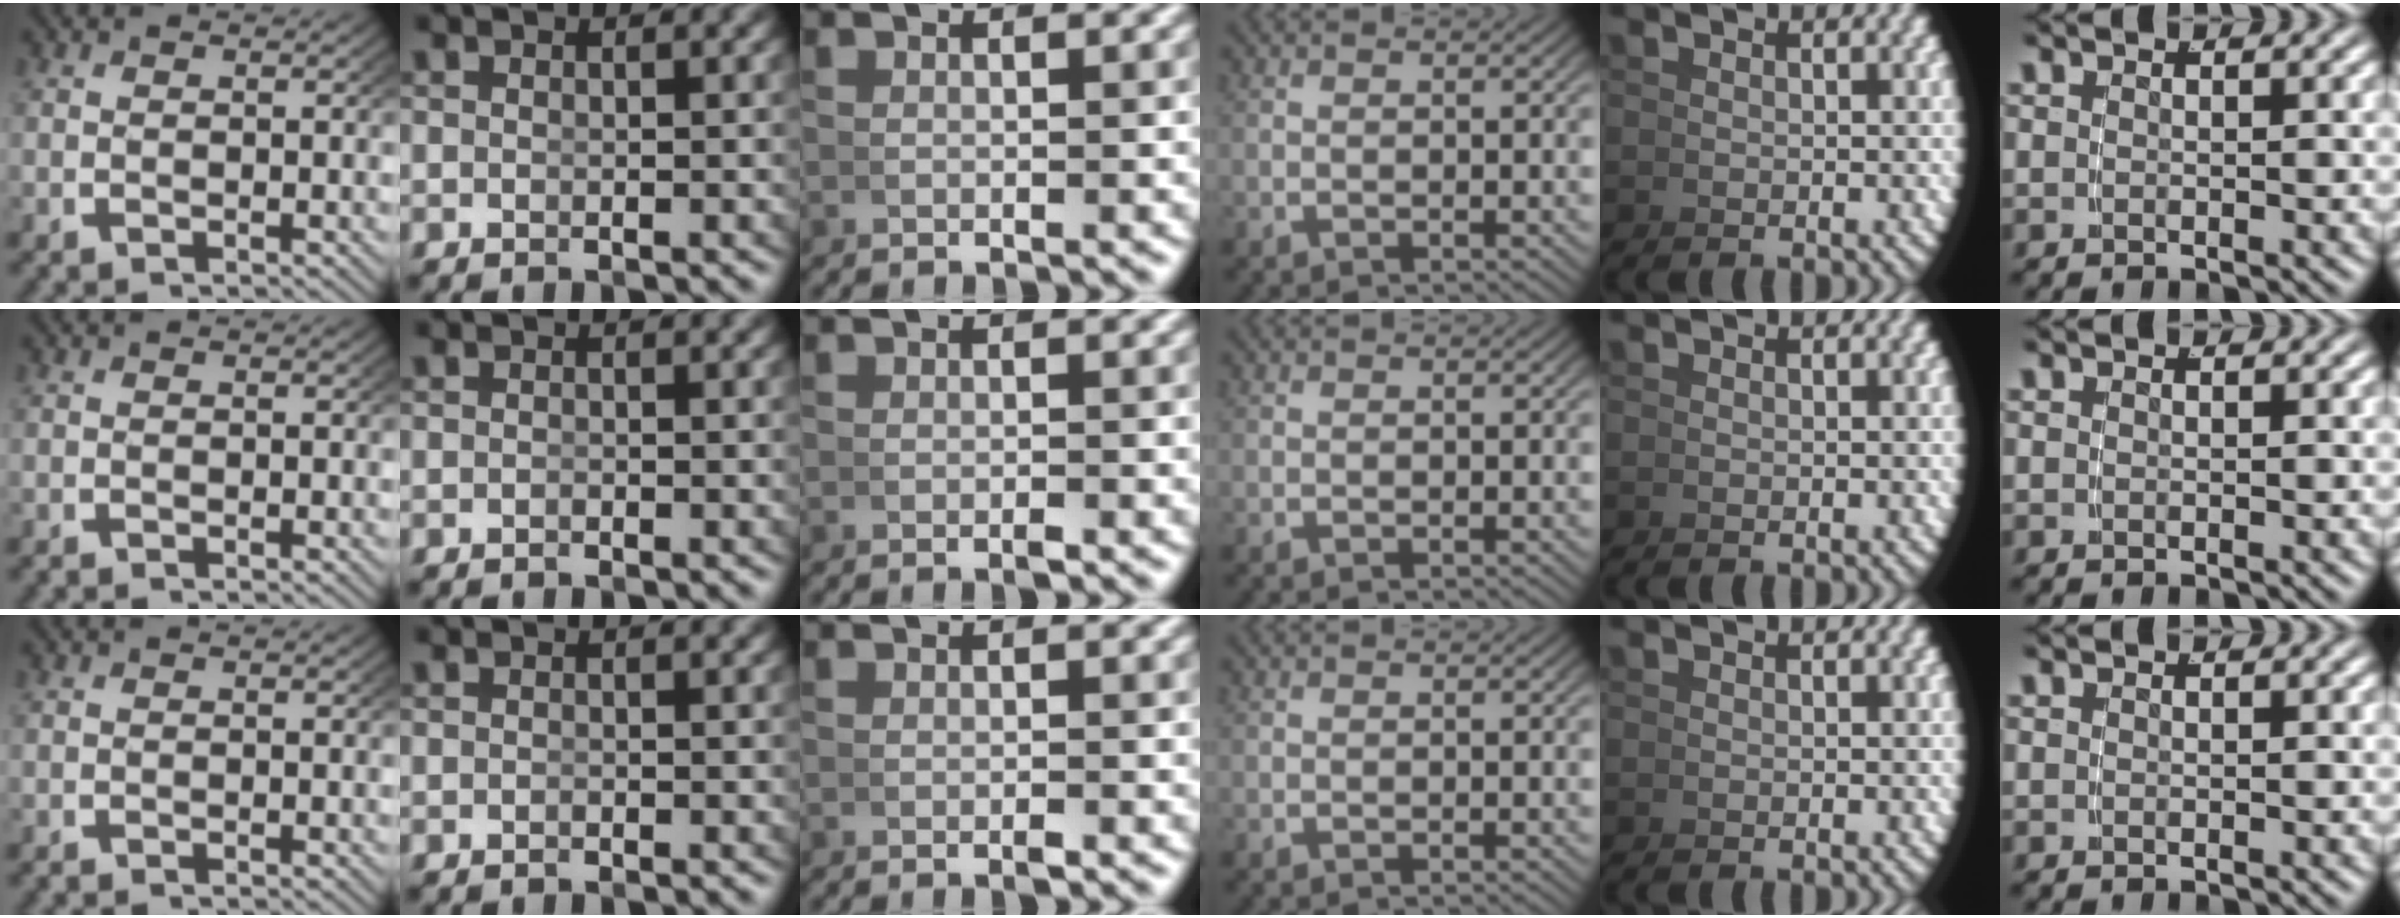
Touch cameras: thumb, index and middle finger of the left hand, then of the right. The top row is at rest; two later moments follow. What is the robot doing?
{"motion": "grasp_and_lifting", "object": "calculator"}